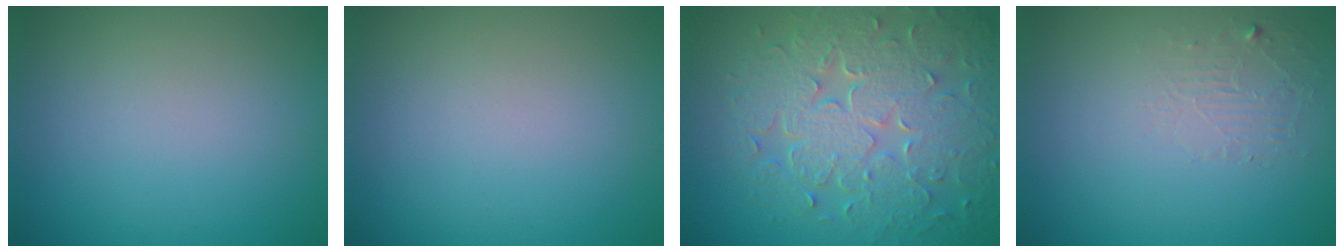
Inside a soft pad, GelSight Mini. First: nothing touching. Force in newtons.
{"total": 0.0}
{"total": 8.5, "press": 6.1, "slide": 5.9}
{"total": 1.4, "press": 0.1, "slide": 1.4}